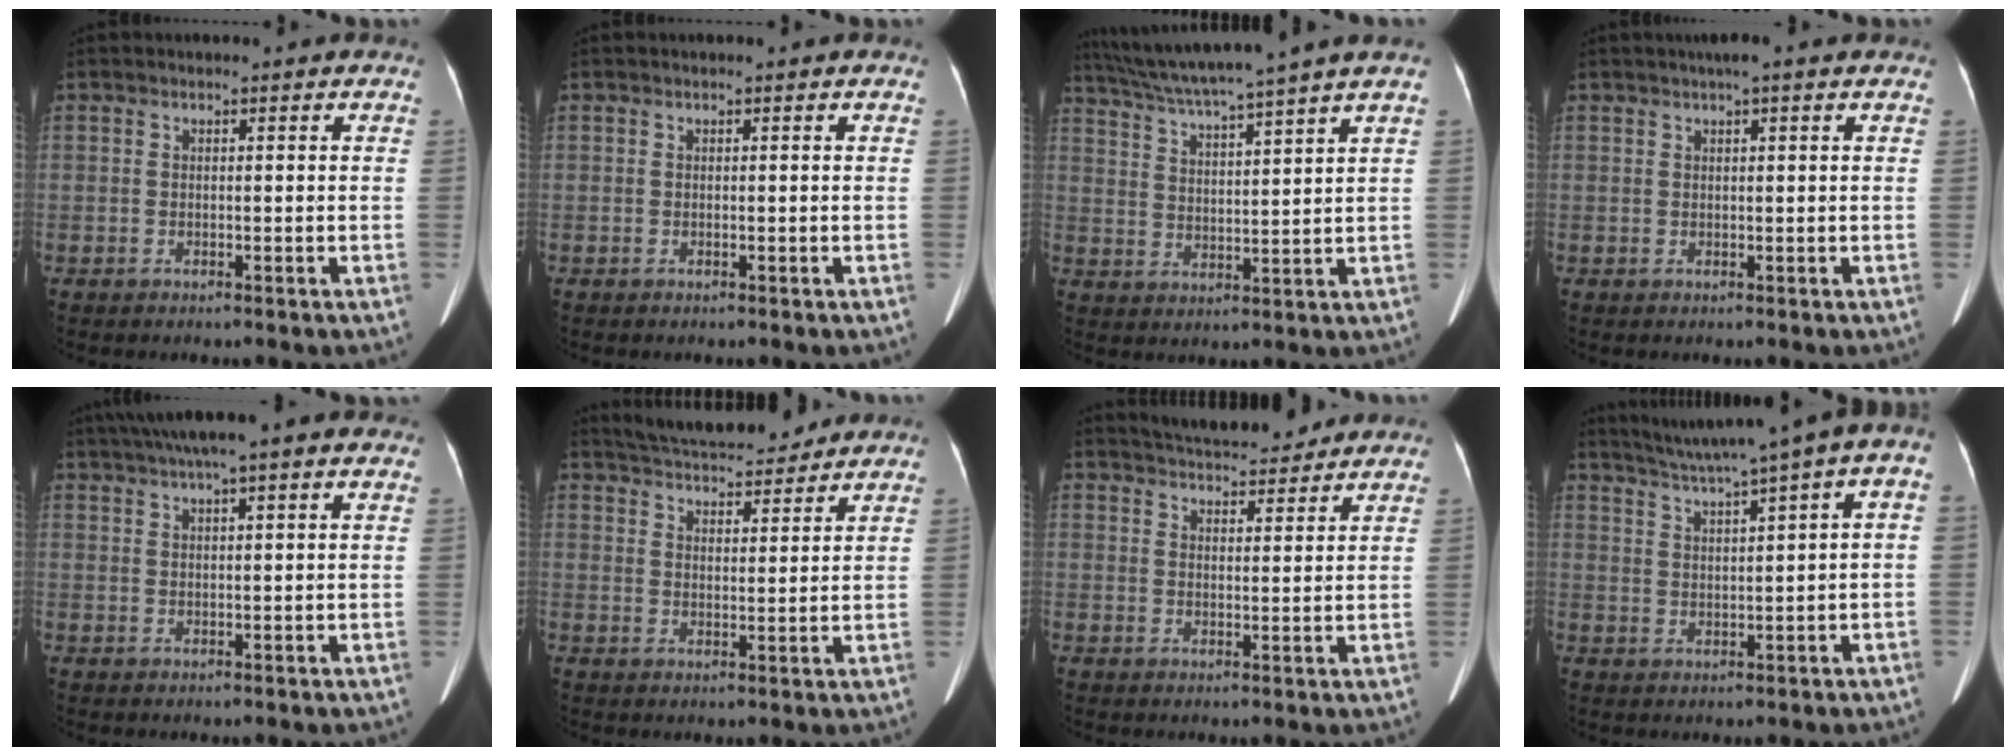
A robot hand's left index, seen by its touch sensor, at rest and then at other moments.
{"total": 0.0}
{"total": 12.9, "force": [10.9, -2.4, 6.5], "torque": [-0.116, 0.002, 0.174]}
{"total": 3.0, "force": [2.0, 0.2, 2.2], "torque": [-0.034, 0.019, 0.030]}
{"total": 12.8, "force": [10.2, 1.6, 7.5], "torque": [-0.128, 0.045, 0.141]}
{"total": 11.5, "force": [10.5, 2.0, 4.1], "torque": [-0.068, 0.012, 0.160]}
{"total": 9.5, "force": [8.8, 1.7, 3.2], "torque": [-0.047, 0.006, 0.123]}
{"total": 11.1, "force": [6.0, 0.4, 9.4], "torque": [-0.150, 0.037, 0.087]}